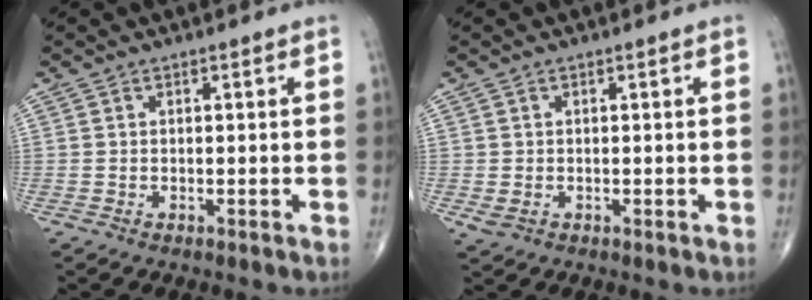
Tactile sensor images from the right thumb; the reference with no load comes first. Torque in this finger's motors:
{"motor_torque": [0.69, 0.73, 0.10, -0.54, 0.03]}